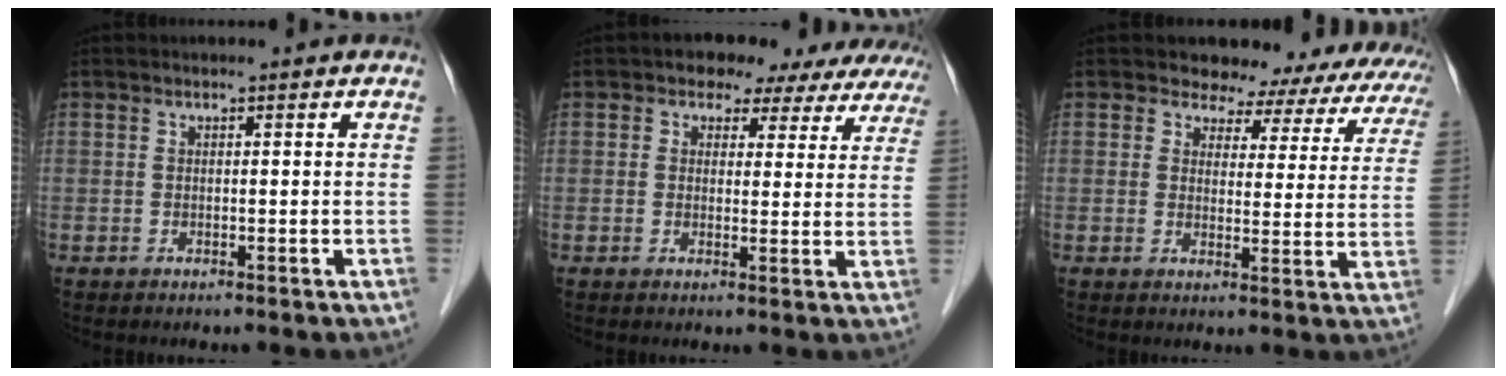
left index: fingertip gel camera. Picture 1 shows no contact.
{"total": 10.6, "force": [8.7, 5.3, 2.9], "torque": [-0.010, 0.014, 0.076]}
{"total": 12.9, "force": [11.4, 5.7, 2.1], "torque": [0.010, -0.017, 0.089]}